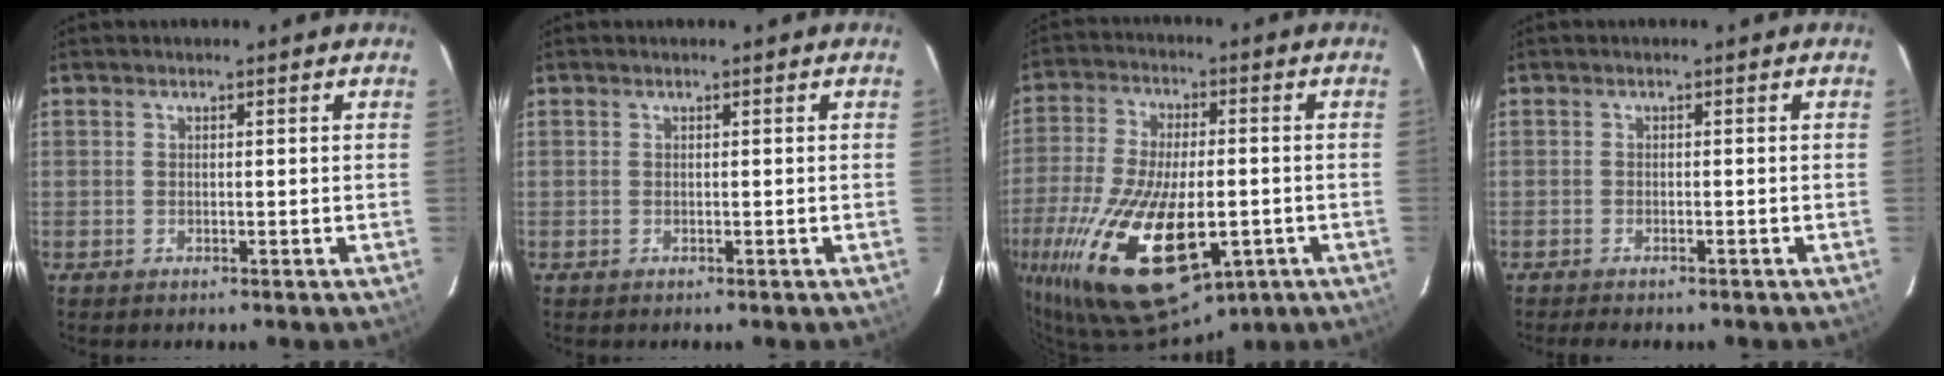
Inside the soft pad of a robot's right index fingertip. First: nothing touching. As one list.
[{"total": 0.0}, {"total": 28.4, "force": [-10.7, 13.3, 22.7], "torque": [-0.489, -0.072, -0.166]}, {"total": 3.7, "force": [-3.1, 1.0, 1.7], "torque": [-0.040, -0.012, -0.049]}]